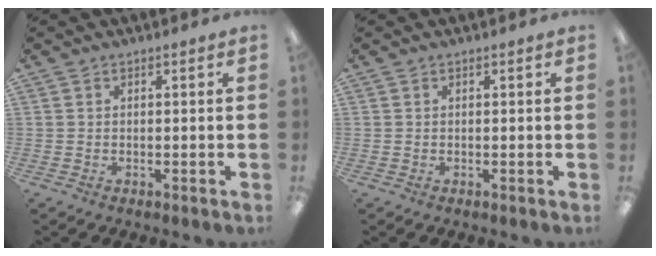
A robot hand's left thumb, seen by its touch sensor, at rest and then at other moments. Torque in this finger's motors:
{"motor_torque": [-0.02, 0.01, -0.26, 0.27, 0.00]}